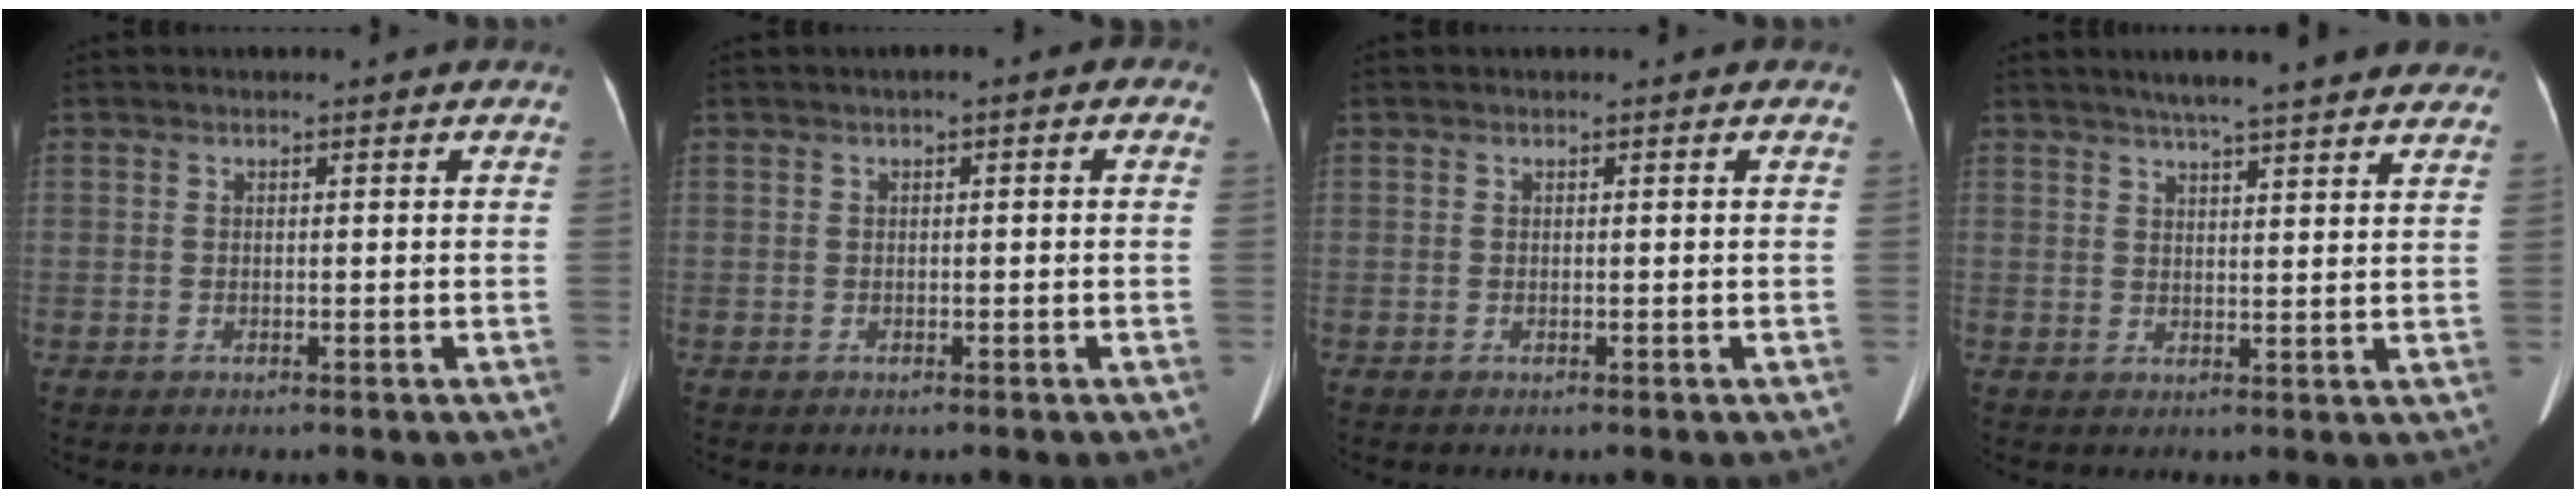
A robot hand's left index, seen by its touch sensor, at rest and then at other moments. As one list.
[{"total": 1.0, "force": [0.0, 0.5, 0.9], "torque": [-0.008, 0.007, -0.007]}, {"total": 0.0}, {"total": 16.1, "force": [13.6, 1.8, 8.5], "torque": [-0.118, 0.027, 0.166]}]